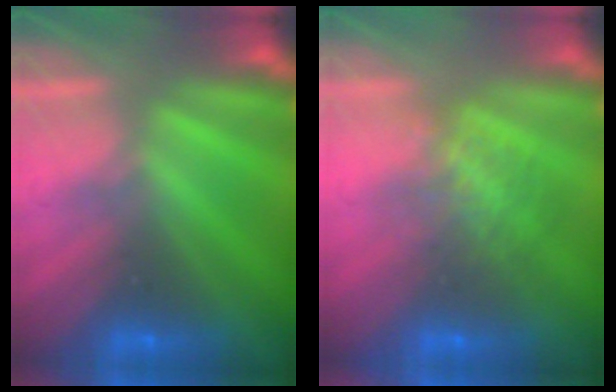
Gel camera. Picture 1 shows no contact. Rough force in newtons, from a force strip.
{"total": 4.4}